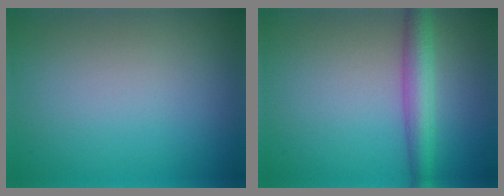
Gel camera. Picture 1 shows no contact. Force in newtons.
{"total": 4.0, "press": 4.0, "slide": 0.1}